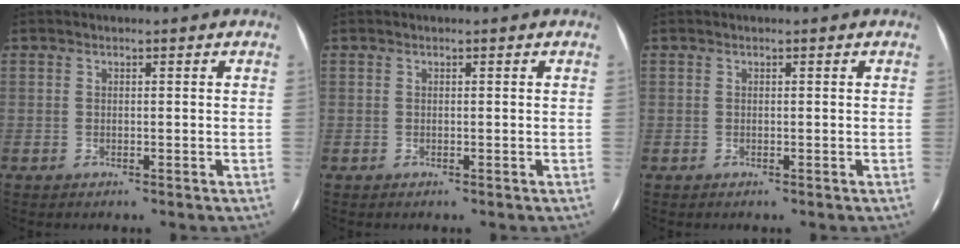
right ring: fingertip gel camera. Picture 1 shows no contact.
{"total": 0.0}
{"total": 0.0}